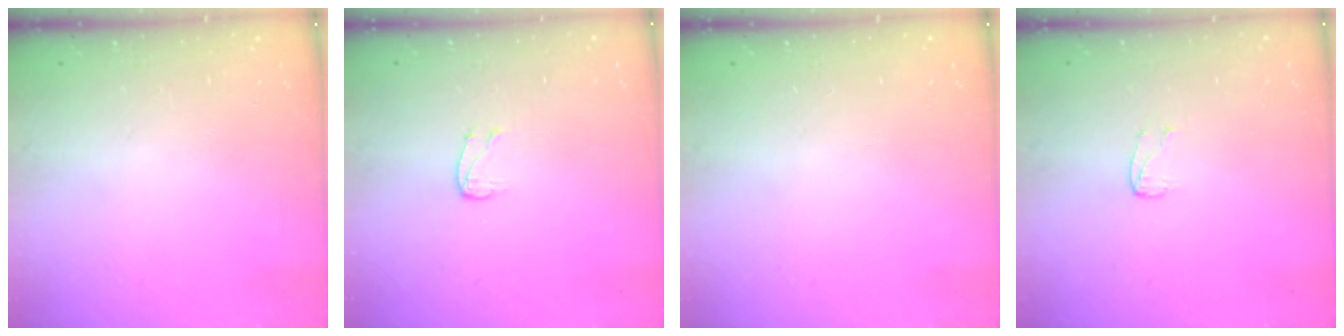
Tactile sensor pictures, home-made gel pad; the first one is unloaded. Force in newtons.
{"total": 4.4, "press": 4.3, "slide": 0.5}
{"total": 0.0}
{"total": 3.0, "press": 3.0, "slide": 0.3}